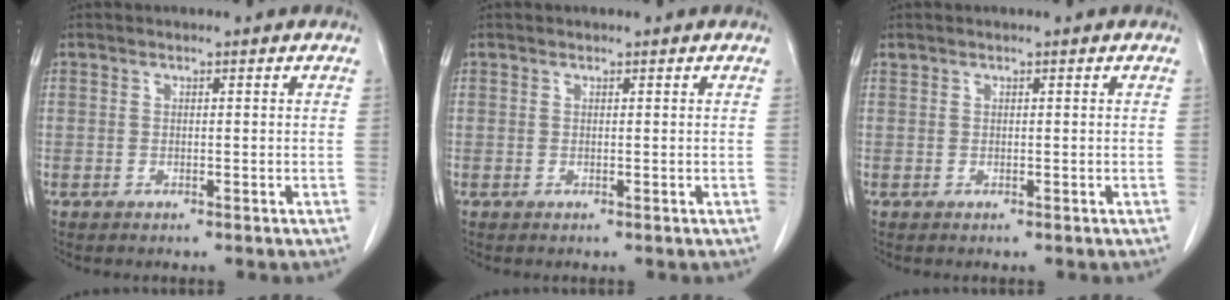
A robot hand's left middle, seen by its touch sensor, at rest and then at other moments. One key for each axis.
{"total": 0.0}
{"total": 0.0}